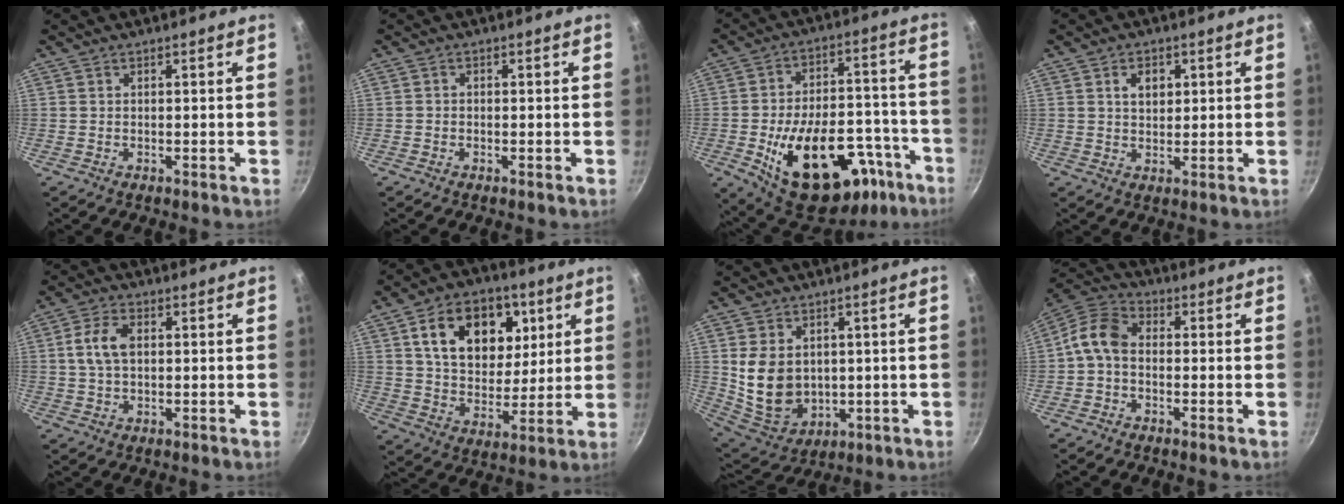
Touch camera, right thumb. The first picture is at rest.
{"total": 0.7, "force": [-0.4, 0.5, 0.3], "torque": [-0.007, 0.003, -0.008]}
{"total": 29.1, "force": [-13.1, 15.8, 20.6], "torque": [-0.261, 0.055, -0.169]}
{"total": 4.2, "force": [1.3, 3.0, 2.7], "torque": [-0.027, -0.004, 0.023]}
{"total": 6.4, "force": [0.9, 3.8, 5.1], "torque": [-0.100, 0.011, 0.012]}
{"total": 19.0, "force": [6.7, 13.2, 11.8], "torque": [-0.155, -0.015, 0.105]}
{"total": 12.0, "force": [1.2, 9.1, 7.7], "torque": [-0.122, -0.023, 0.047]}
{"total": 7.1, "force": [-1.1, 5.1, 4.9], "torque": [-0.097, 0.033, -0.038]}